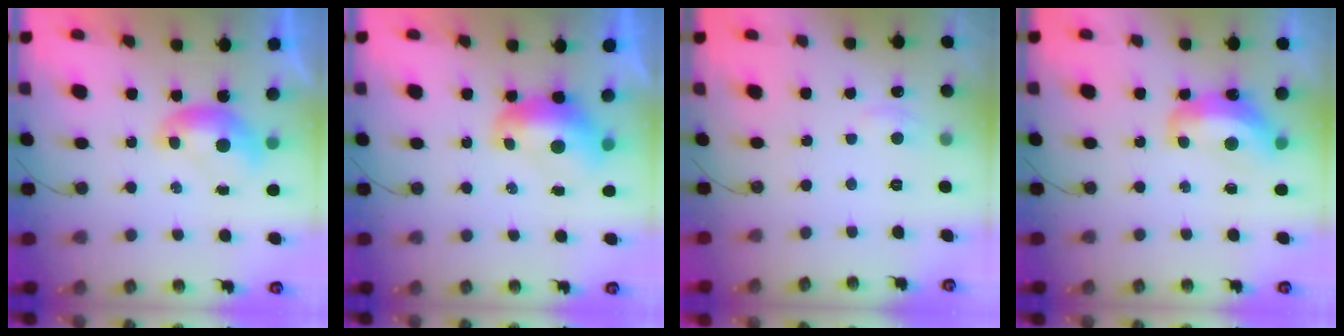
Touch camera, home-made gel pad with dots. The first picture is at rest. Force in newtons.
{"total": 1.6, "press": 1.4, "slide": 0.7}
{"total": 3.2, "press": 3.2, "slide": 0.4}
{"total": 5.9, "press": 5.8, "slide": 1.3}